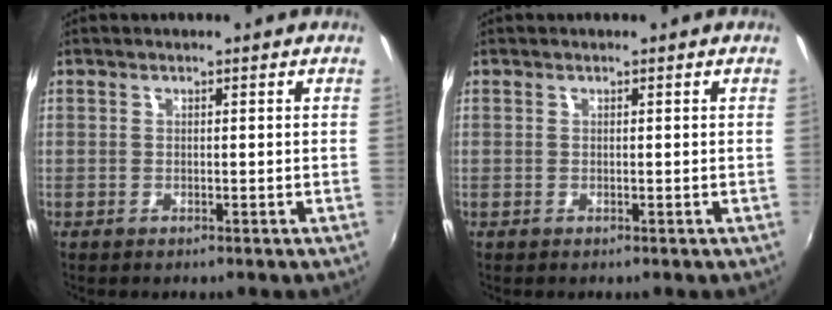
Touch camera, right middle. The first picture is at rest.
{"total": 0.0}